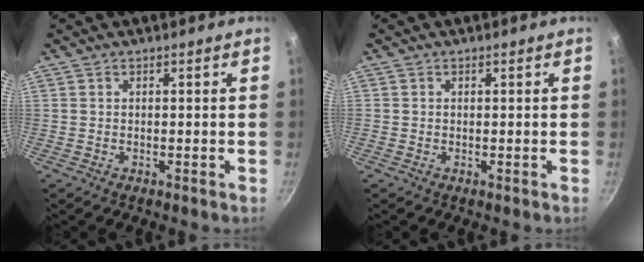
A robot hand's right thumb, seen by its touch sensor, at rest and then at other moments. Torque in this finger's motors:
{"motor_torque": [-0.24, -0.44, 0.38, 0.07, 0.05]}